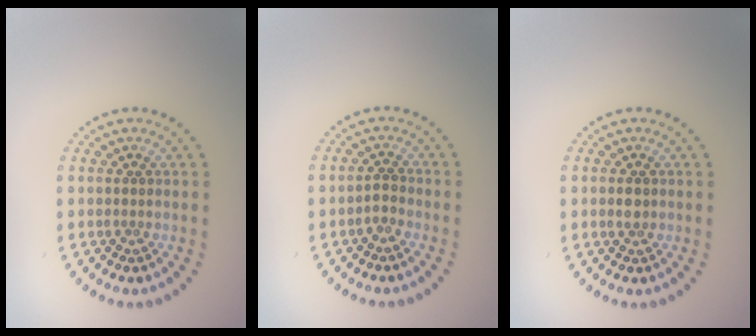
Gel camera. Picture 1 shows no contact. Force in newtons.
{"total": 1.0, "press": 0.9, "slide": 0.6}
{"total": 1.0, "press": 0.9, "slide": 0.3}